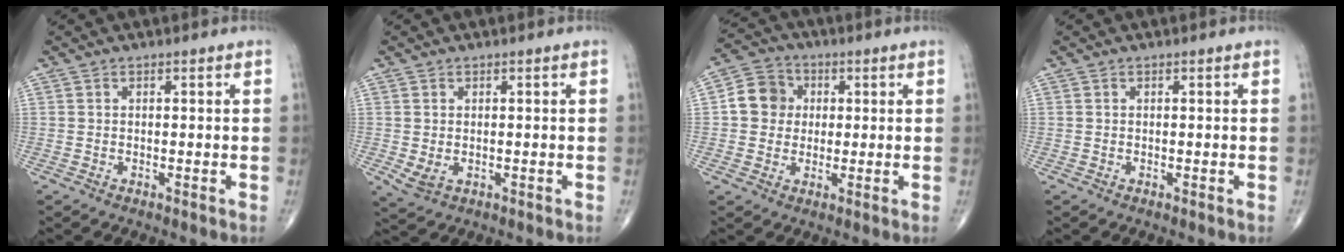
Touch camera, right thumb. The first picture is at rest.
{"total": 2.7, "force": [-0.2, 1.8, 2.0], "torque": [-0.043, -0.003, 0.006]}
{"total": 7.6, "force": [0.8, 6.9, 3.0], "torque": [-0.030, 0.011, 0.002]}
{"total": 0.0}